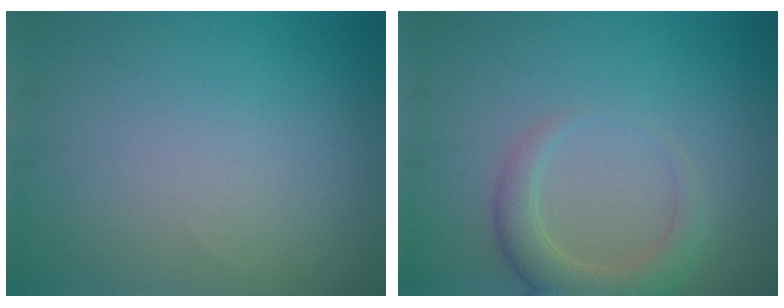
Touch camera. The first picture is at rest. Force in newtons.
{"total": 3.5, "press": 3.5, "slide": 0.4}